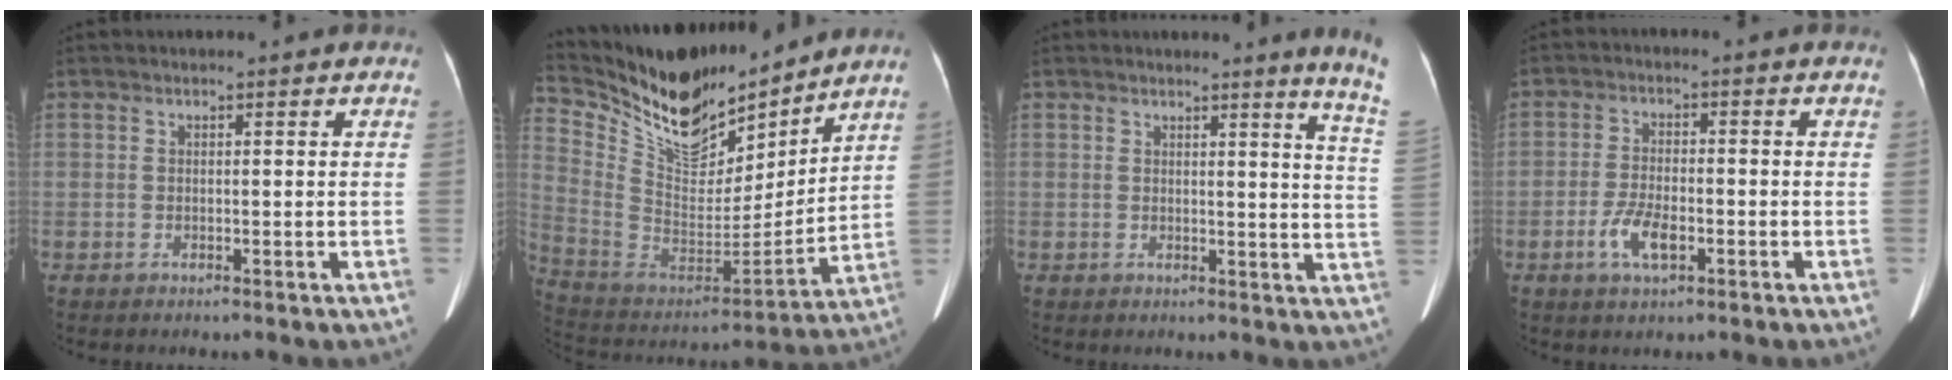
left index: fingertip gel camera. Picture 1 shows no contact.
{"total": 20.5, "force": [17.2, 6.2, 9.3], "torque": [-0.193, -0.012, 0.314]}
{"total": 7.8, "force": [6.6, -2.0, 3.8], "torque": [-0.041, -0.075, 0.046]}
{"total": 5.0, "force": [-2.3, 1.8, 4.1], "torque": [-0.088, -0.004, -0.039]}